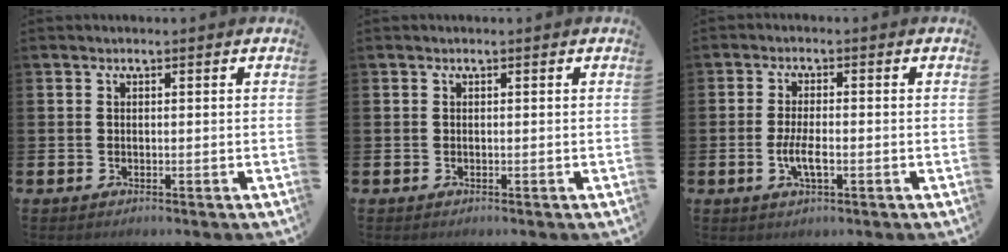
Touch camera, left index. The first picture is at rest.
{"total": 0.0}
{"total": 3.6, "force": [-0.9, 1.2, 3.2], "torque": [-0.060, -0.001, -0.020]}